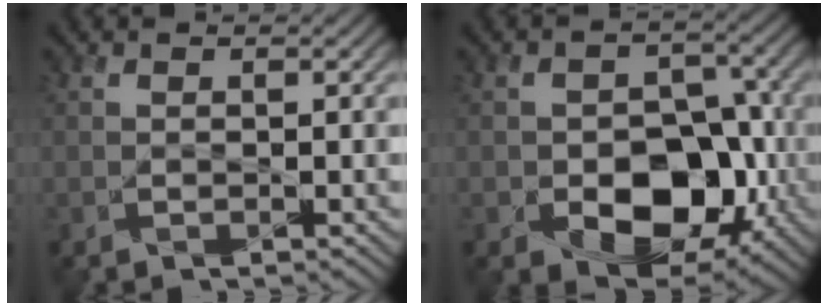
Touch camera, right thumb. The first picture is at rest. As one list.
[{"total": 10.2, "force": [-3.3, 6.9, 6.7], "torque": [-0.095, -0.012, -0.051]}]